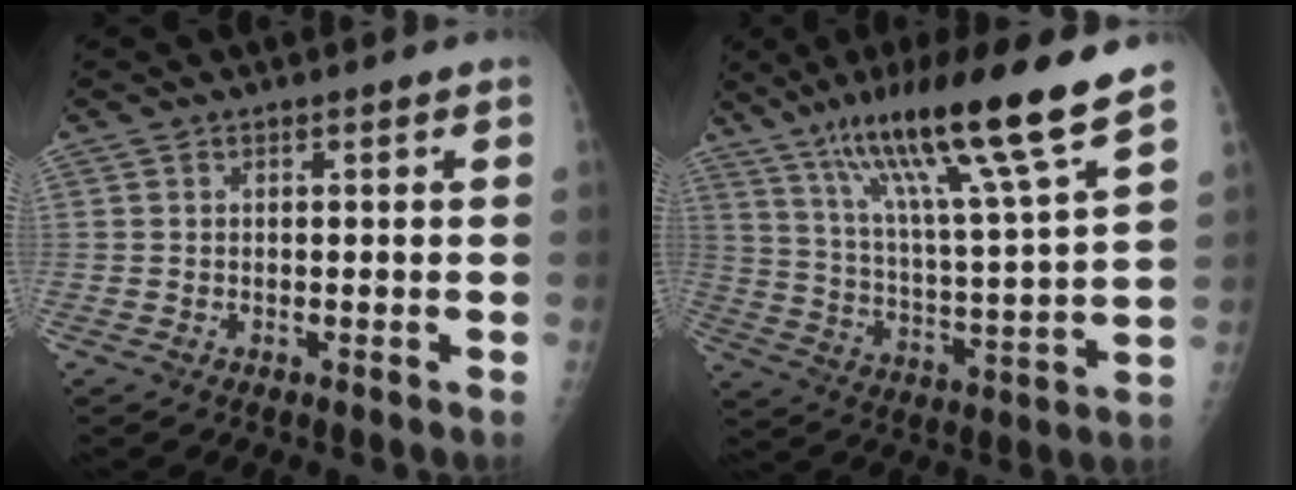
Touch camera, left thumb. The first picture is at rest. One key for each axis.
{"total": 20.2, "fx": 13.9, "fy": 0.8, "fz": 14.6, "tx": -0.231, "ty": -0.056, "tz": 0.238}